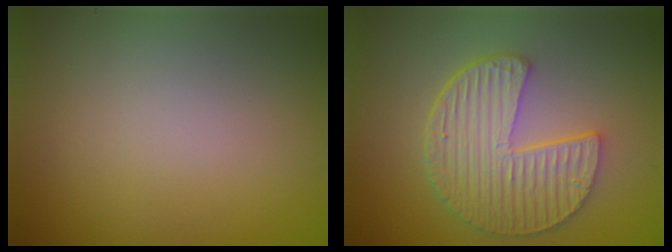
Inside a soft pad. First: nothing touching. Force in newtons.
{"total": 6.3, "press": 4.8, "slide": 4.1}